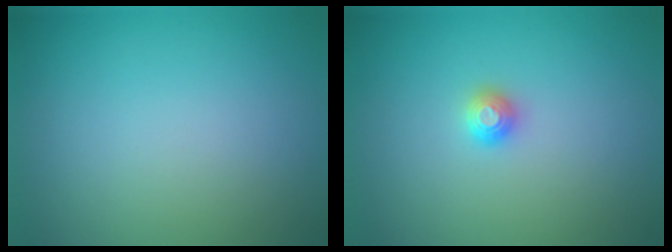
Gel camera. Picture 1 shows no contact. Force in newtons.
{"total": 0.9, "press": 0.9, "slide": 0.0}